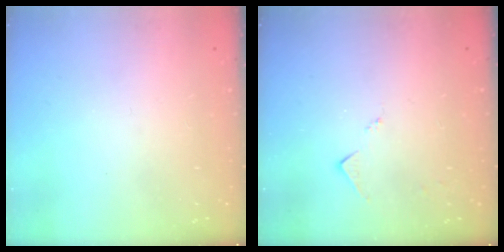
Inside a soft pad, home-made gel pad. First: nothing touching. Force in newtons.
{"total": 5.5, "press": 5.5, "slide": 0.7}